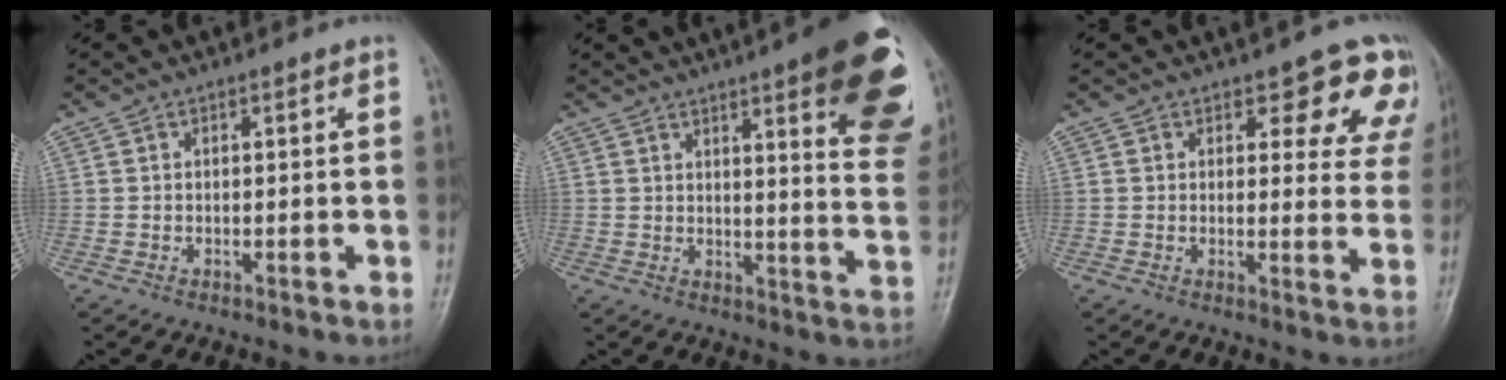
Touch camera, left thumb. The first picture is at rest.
{"total": 19.9, "force": [10.3, 4.4, 16.5], "torque": [-0.180, -0.043, 0.120]}
{"total": 9.8, "force": [7.0, 4.7, 5.0], "torque": [-0.006, -0.037, 0.062]}